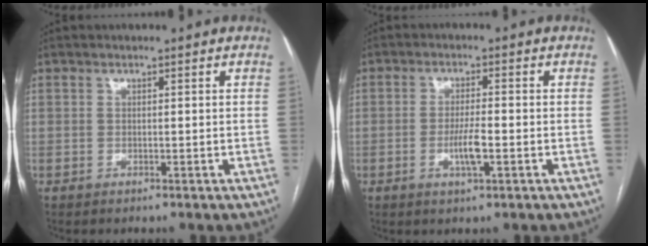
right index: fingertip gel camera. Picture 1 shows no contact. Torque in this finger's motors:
{"motor_torque": [0.99, -0.09, 0.50, 0.07]}